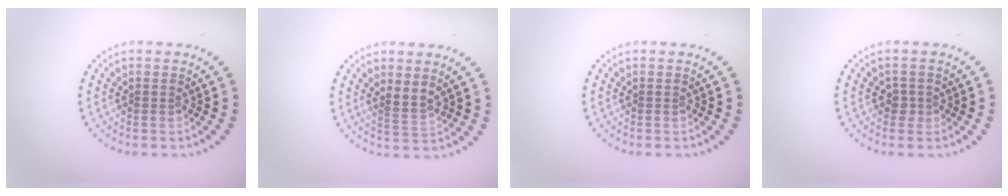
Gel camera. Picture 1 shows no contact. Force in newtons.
{"total": 1.6, "press": 1.4, "slide": 0.9}
{"total": 0.0}
{"total": 1.2, "press": 1.0, "slide": 0.8}